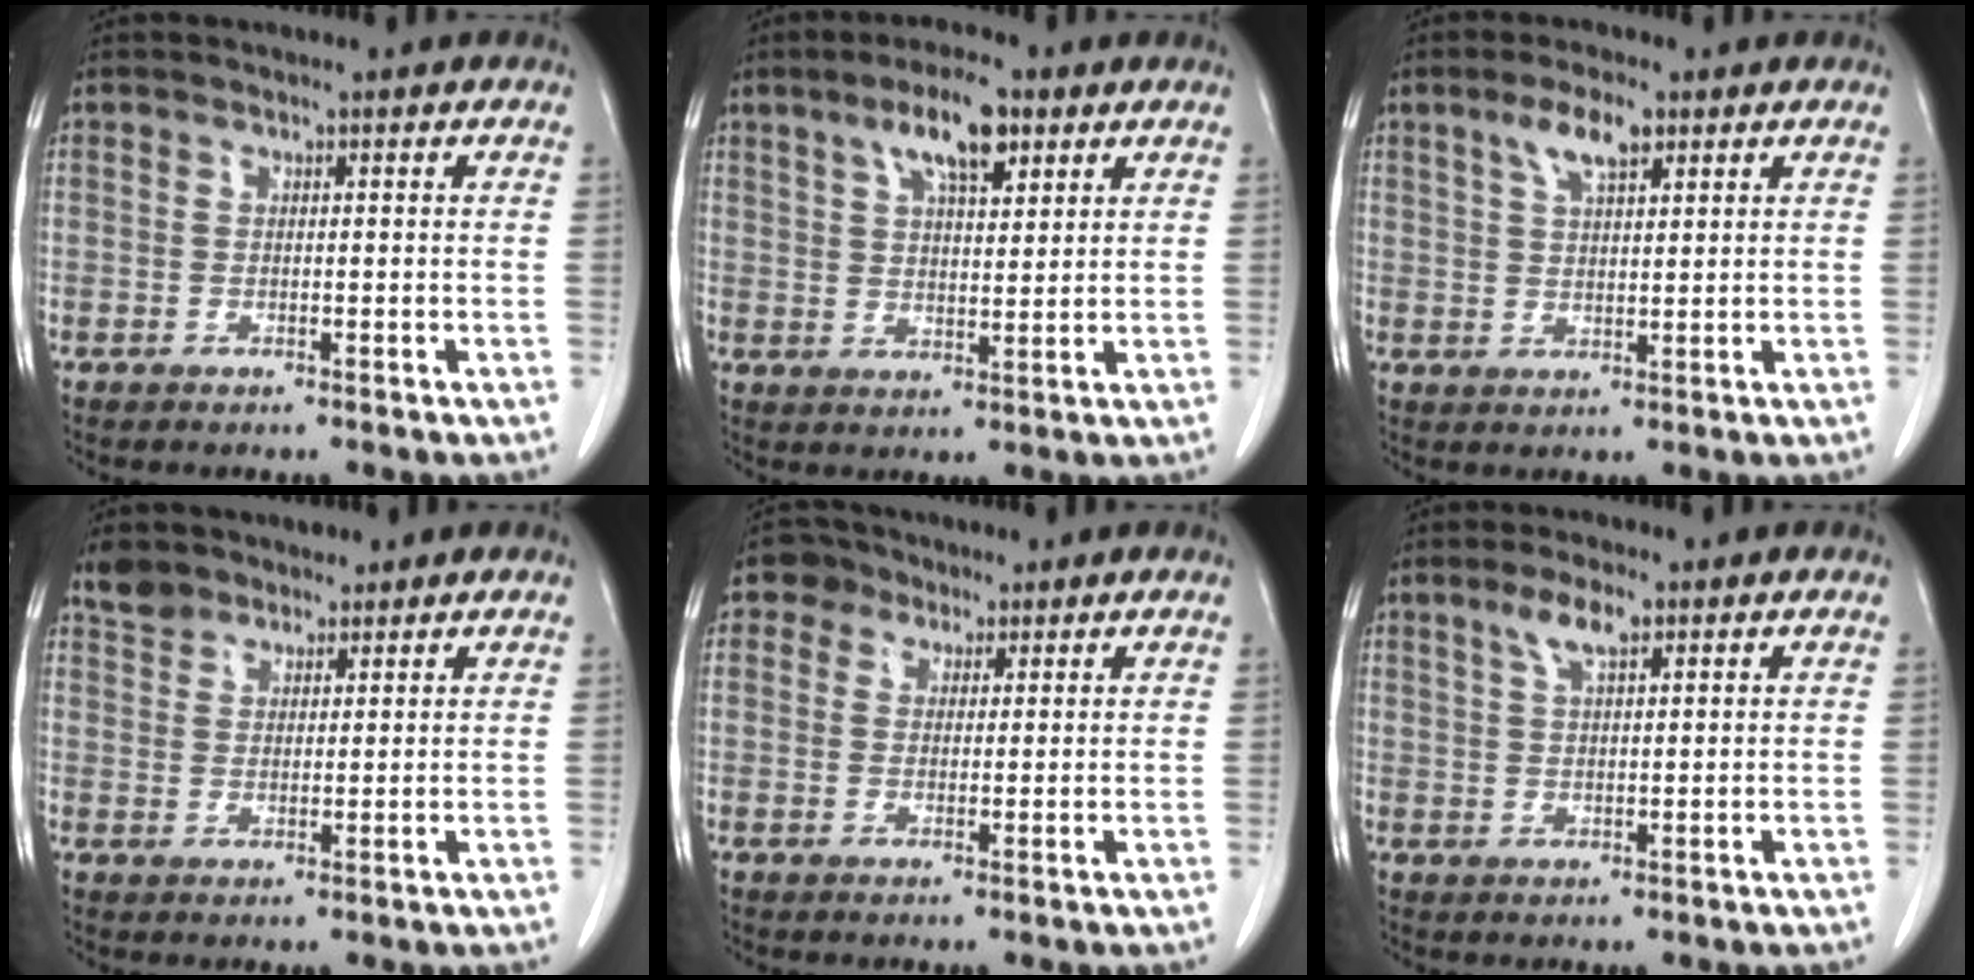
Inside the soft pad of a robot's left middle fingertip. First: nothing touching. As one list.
[{"total": 7.9, "force": [4.5, 2.2, 6.1], "torque": [-0.112, 0.011, 0.076]}, {"total": 5.0, "force": [2.9, 1.6, 3.8], "torque": [-0.077, 0.008, 0.056]}, {"total": 4.4, "force": [3.6, 2.5, 0.5], "torque": [-0.012, 0.017, 0.067]}, {"total": 3.3, "force": [1.9, 2.6, 0.4], "torque": [-0.006, 0.012, 0.028]}, {"total": 3.8, "force": [2.3, 1.1, 2.8], "torque": [-0.060, 0.008, 0.047]}]